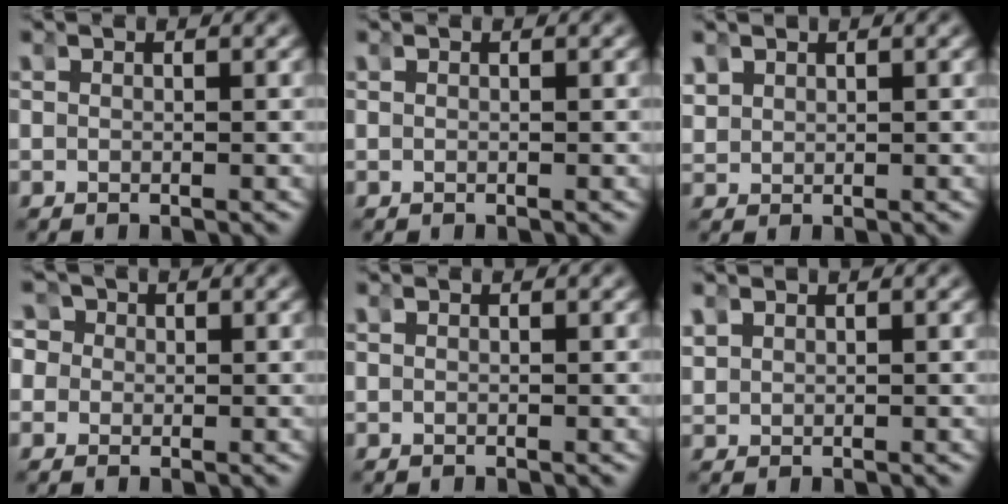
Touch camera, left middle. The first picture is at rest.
{"total": 0.0}
{"total": 1.9, "force": [1.5, 1.0, 0.5], "torque": [-0.018, 0.003, 0.034]}
{"total": 5.7, "force": [1.5, 5.2, 2.0], "torque": [-0.050, 0.010, 0.008]}
{"total": 0.0}
{"total": 1.5, "force": [1.3, 0.7, 0.4], "torque": [-0.015, 0.005, 0.028]}